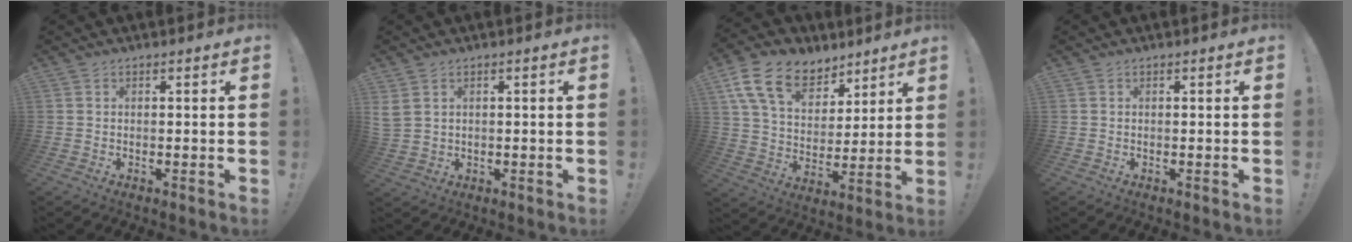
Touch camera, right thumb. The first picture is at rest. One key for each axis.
{"total": 4.1, "fx": 2.0, "fy": 3.0, "fz": 2.0, "tx": -0.040, "ty": -0.004, "tz": 0.038}
{"total": 17.1, "fx": 10.0, "fy": 10.7, "fz": 8.6, "tx": -0.158, "ty": -0.047, "tz": 0.192}
{"total": 0.0}